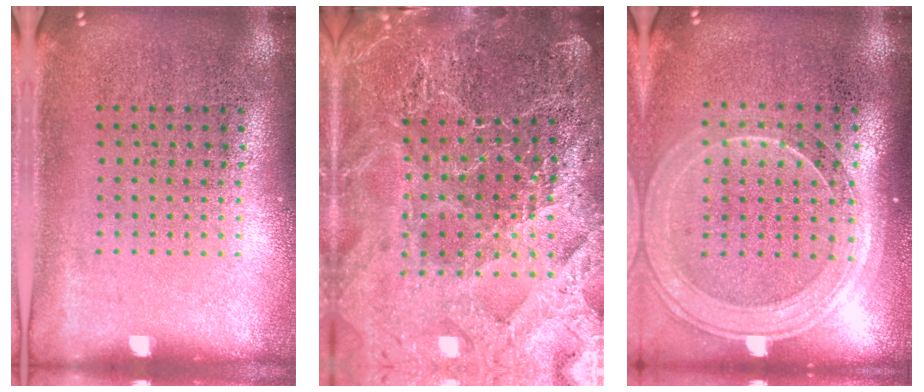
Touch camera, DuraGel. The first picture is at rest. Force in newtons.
{"total": 4.5, "press": 4.2, "slide": 1.5}
{"total": 1.7, "press": 1.5, "slide": 0.6}